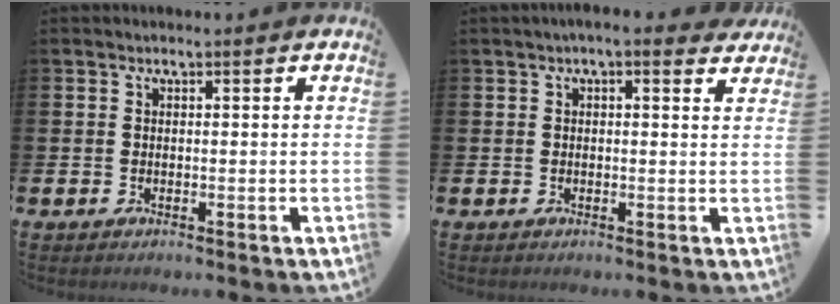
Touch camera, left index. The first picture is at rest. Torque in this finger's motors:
{"motor_torque": [1.07, -1.07, 0.42, 0.03]}